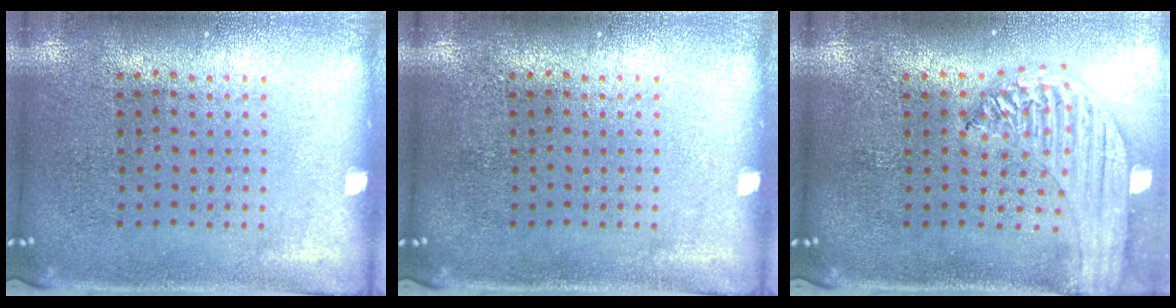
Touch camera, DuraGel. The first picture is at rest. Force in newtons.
{"total": 0.0}
{"total": 2.0, "press": 1.9, "slide": 0.7}